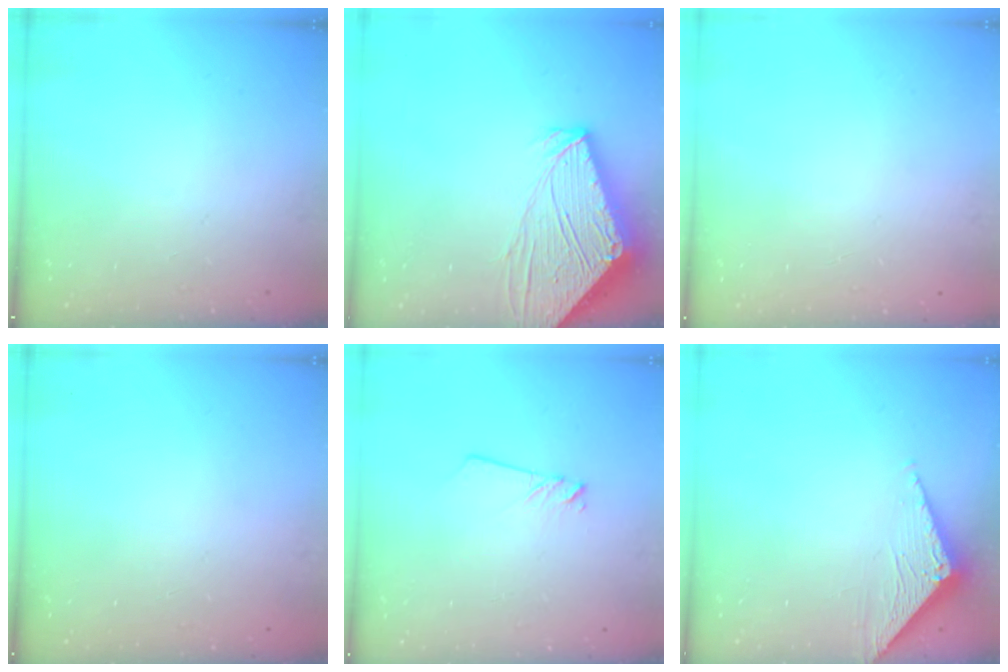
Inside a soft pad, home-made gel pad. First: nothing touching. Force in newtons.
{"total": 13.1, "press": 13.0, "slide": 1.8}
{"total": 0.0}
{"total": 0.0}
{"total": 2.0, "press": 2.0, "slide": 0.1}
{"total": 3.0, "press": 3.0, "slide": 0.2}